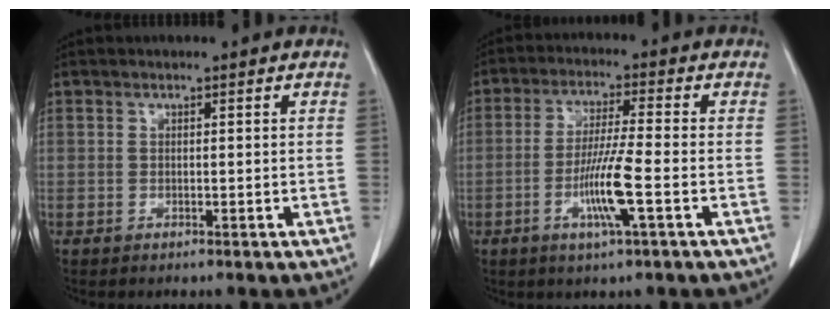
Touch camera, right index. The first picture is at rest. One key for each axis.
{"total": 8.1, "fx": -2.7, "fy": -0.4, "fz": 7.6, "tx": -0.147, "ty": -0.011, "tz": -0.054}